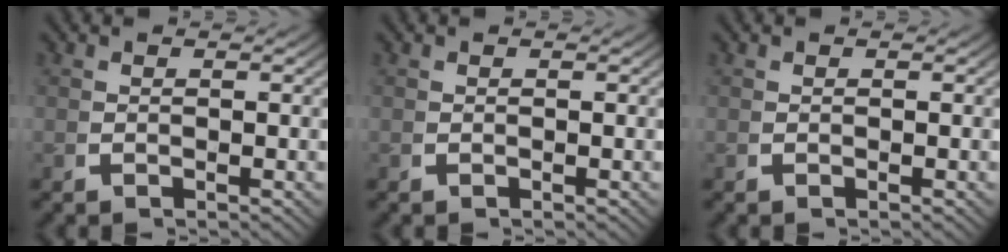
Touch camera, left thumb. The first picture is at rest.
{"total": 0.0}
{"total": 0.0}